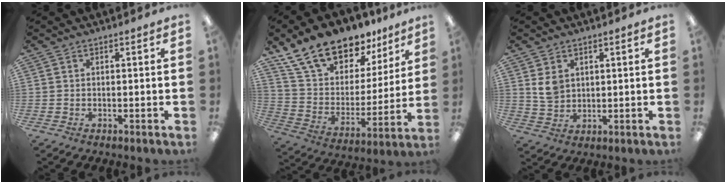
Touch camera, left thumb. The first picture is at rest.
{"total": 17.7, "force": [14.6, 8.4, 5.5], "torque": [-0.123, -0.101, 0.270]}
{"total": 5.0, "force": [2.2, 3.9, 2.3], "torque": [-0.036, -0.001, 0.040]}